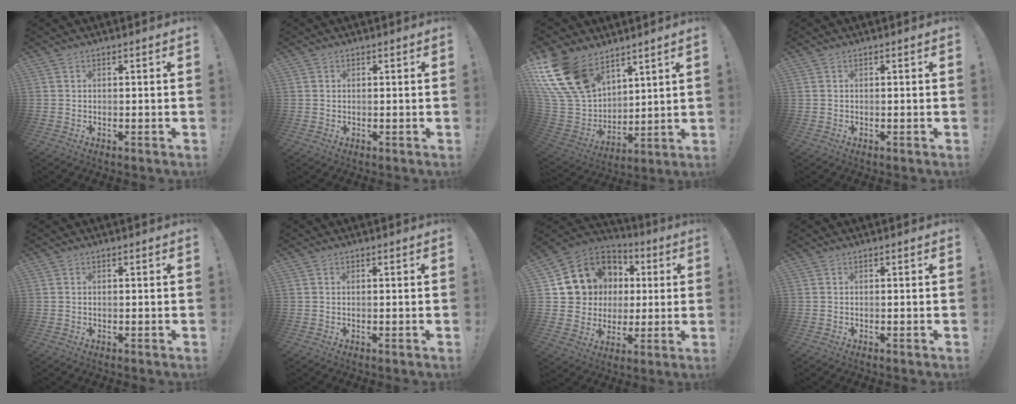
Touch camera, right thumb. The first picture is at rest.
{"total": 1.7, "force": [0.6, 1.5, 0.0], "torque": [0.007, -0.006, 0.009]}
{"total": 21.4, "force": [12.6, 13.2, 11.1], "torque": [-0.238, -0.070, 0.249]}
{"total": 0.0}
{"total": 0.0}
{"total": 0.0}
{"total": 13.4, "force": [4.8, 11.8, 4.3], "torque": [-0.071, -0.027, 0.116]}
{"total": 0.0}